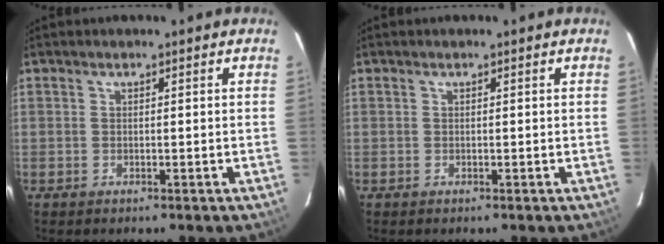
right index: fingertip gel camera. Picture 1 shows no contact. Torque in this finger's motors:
{"motor_torque": [0.05, 0.02, 0.04, -0.01]}